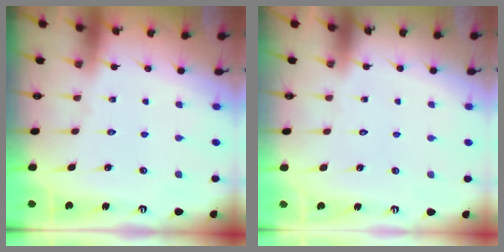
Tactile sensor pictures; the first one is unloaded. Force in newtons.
{"total": 1.5, "press": 1.5, "slide": 0.1}